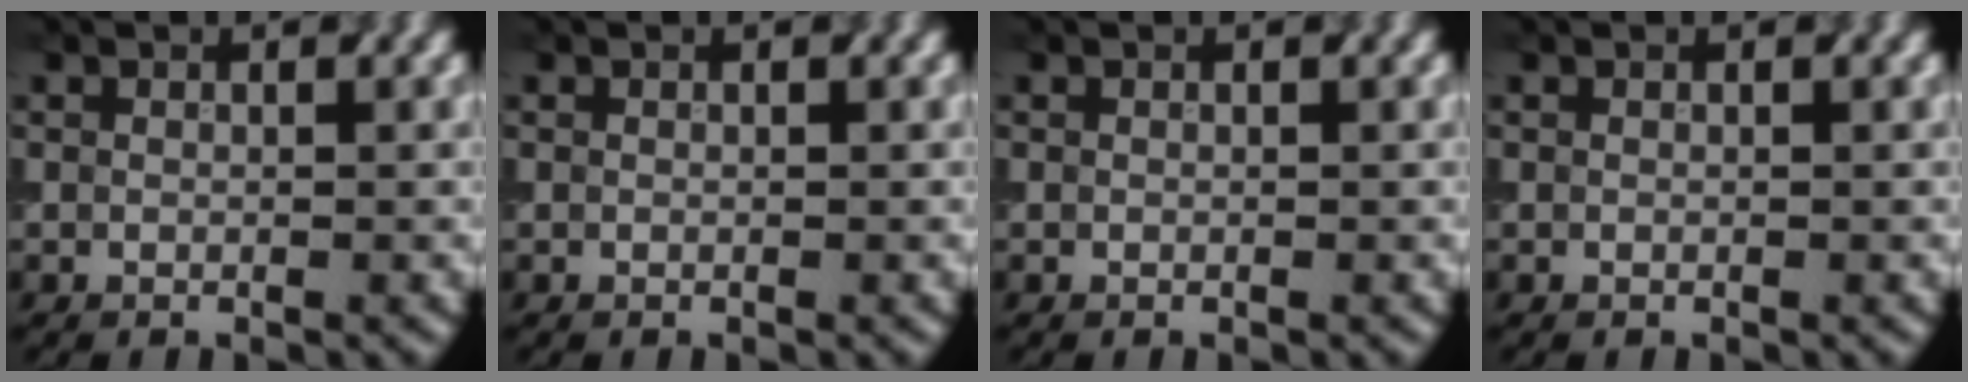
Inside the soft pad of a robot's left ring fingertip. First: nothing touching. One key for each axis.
{"total": 0.0}
{"total": 0.0}
{"total": 0.0}